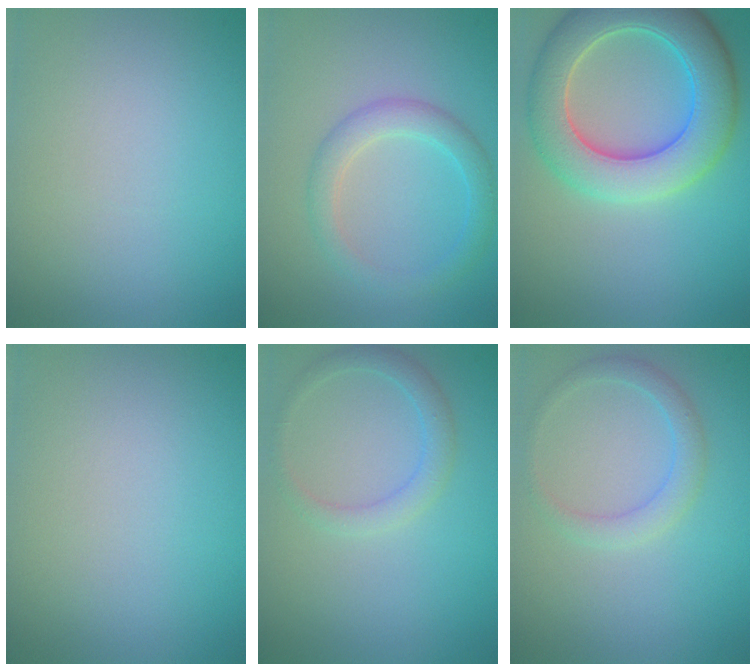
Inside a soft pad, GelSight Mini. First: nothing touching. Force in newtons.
{"total": 2.8, "press": 2.8, "slide": 0.2}
{"total": 8.3, "press": 8.3, "slide": 0.6}
{"total": 0.0}
{"total": 2.0, "press": 2.0, "slide": 0.1}
{"total": 2.0, "press": 2.0, "slide": 0.1}